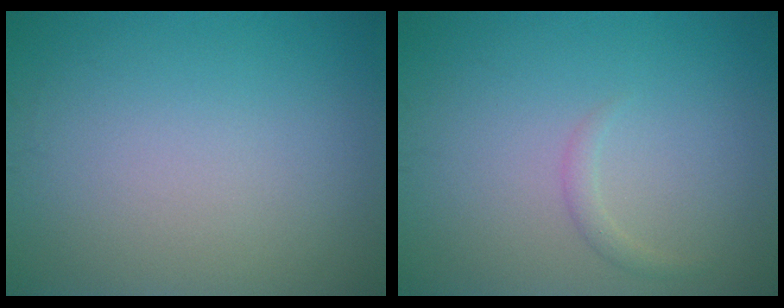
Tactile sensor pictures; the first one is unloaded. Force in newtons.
{"total": 1.0, "press": 1.0, "slide": 0.0}